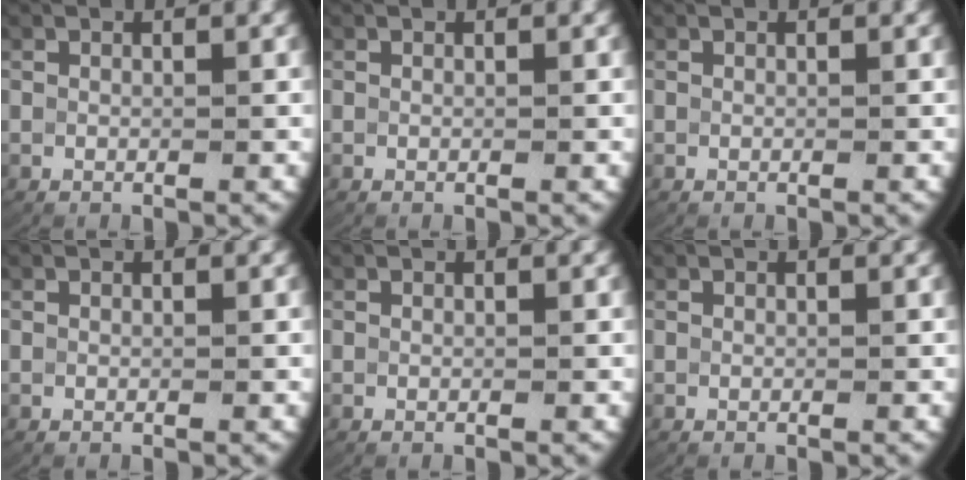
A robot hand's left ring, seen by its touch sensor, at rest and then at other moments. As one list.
[{"total": 0.0}, {"total": 0.0}, {"total": 0.0}, {"total": 0.0}, {"total": 0.0}]